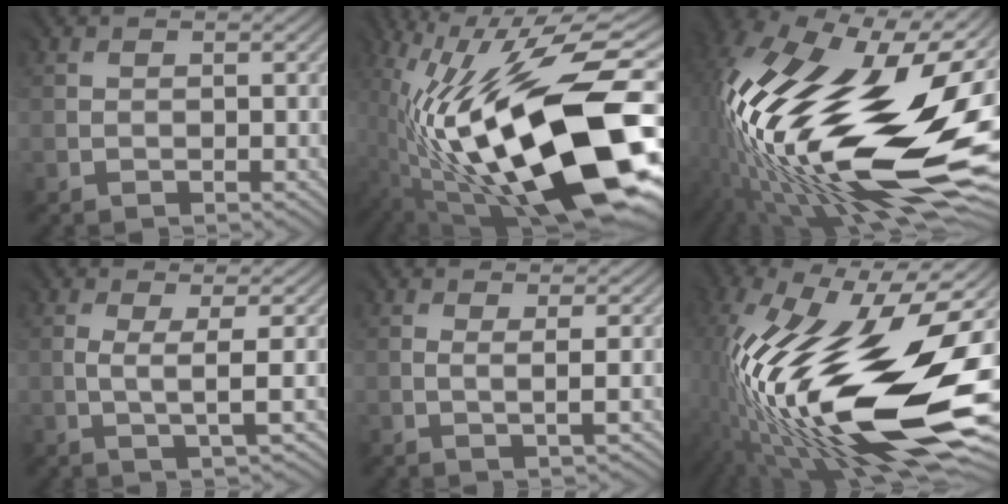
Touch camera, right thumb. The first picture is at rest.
{"total": 20.9, "force": [-4.8, 7.5, 18.8], "torque": [-0.350, 0.000, -0.088]}
{"total": 22.7, "force": [-0.3, 10.5, 20.2], "torque": [-0.388, -0.020, -0.015]}
{"total": 3.0, "force": [0.1, 0.4, 3.0], "torque": [-0.053, 0.003, -0.001]}
{"total": 1.6, "force": [0.1, 0.1, 1.6], "torque": [-0.028, 0.003, -0.002]}
{"total": 22.1, "force": [-2.4, 9.4, 19.9], "torque": [-0.395, -0.017, -0.052]}